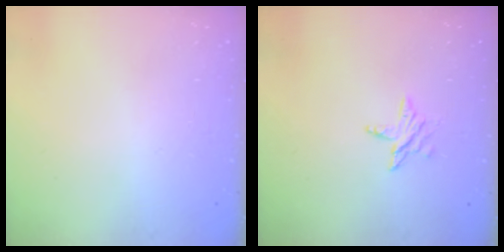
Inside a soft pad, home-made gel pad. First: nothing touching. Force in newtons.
{"total": 4.6, "press": 4.6, "slide": 0.6}